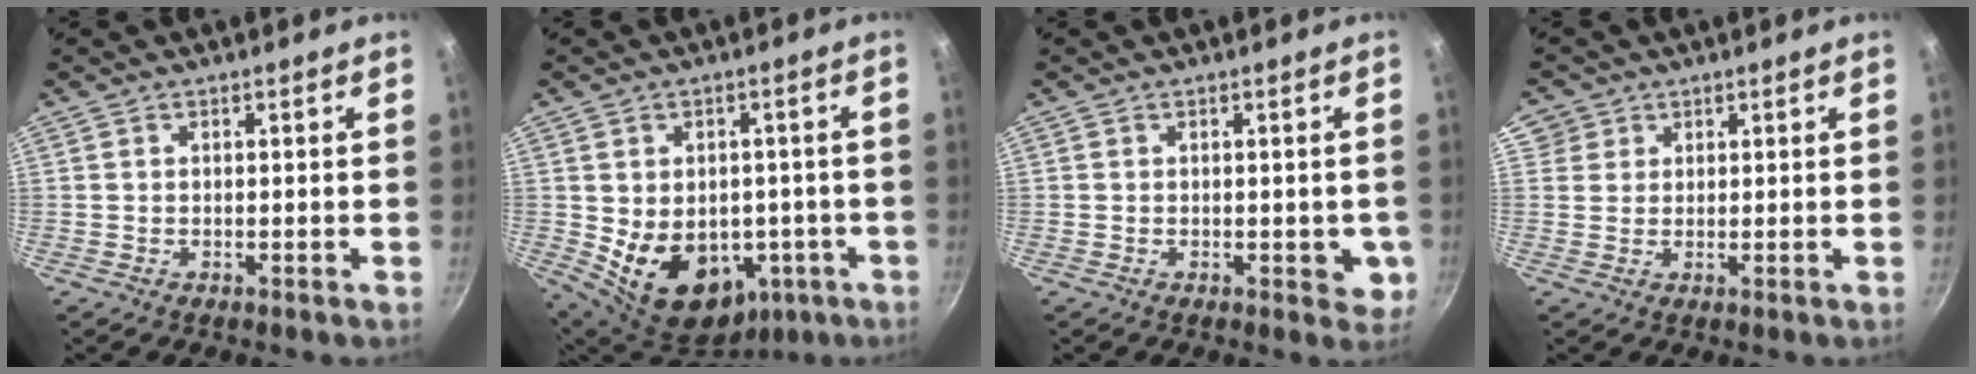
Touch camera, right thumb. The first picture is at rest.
{"total": 16.0, "force": [-3.1, 12.0, 10.2], "torque": [-0.132, 0.003, -0.014]}
{"total": 4.0, "force": [-0.6, 2.5, 3.1], "torque": [-0.021, -0.003, -0.009]}
{"total": 3.9, "force": [1.7, 3.4, 0.5], "torque": [0.020, 0.004, 0.027]}